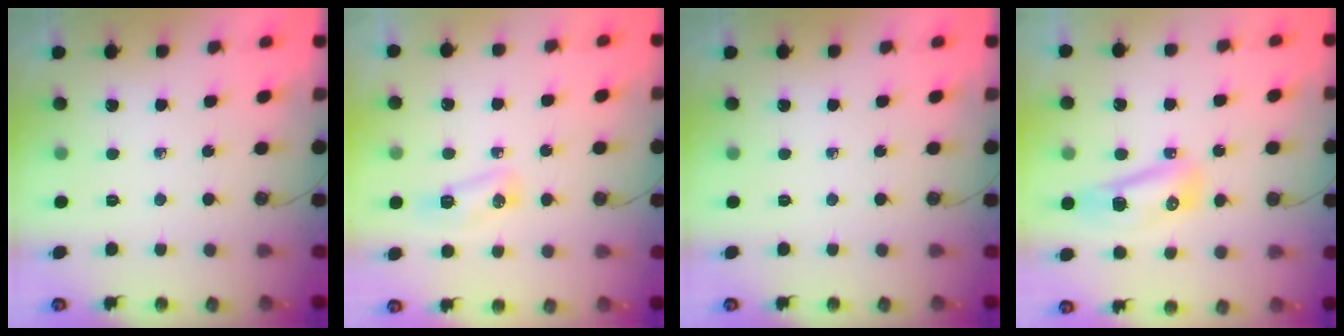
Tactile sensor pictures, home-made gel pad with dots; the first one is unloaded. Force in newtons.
{"total": 5.5, "press": 5.5, "slide": 0.5}
{"total": 0.0}
{"total": 13.3, "press": 10.0, "slide": 8.8}